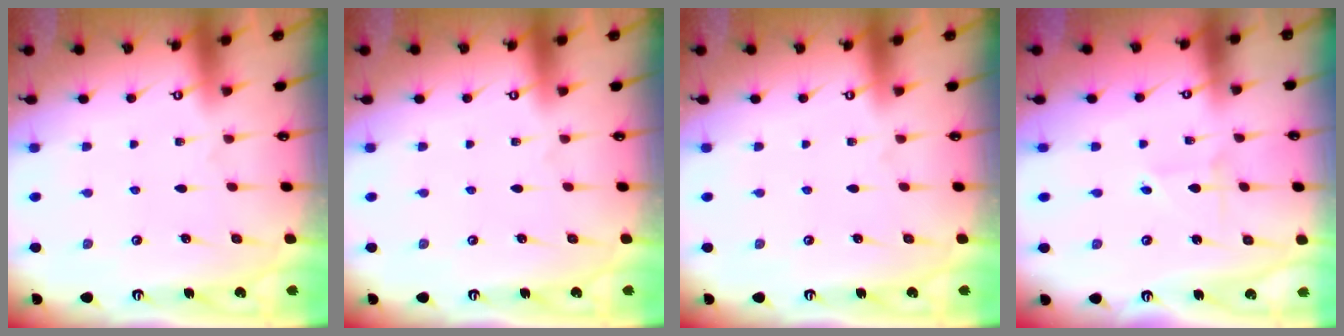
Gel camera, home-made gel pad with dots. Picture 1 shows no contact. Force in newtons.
{"total": 0.0}
{"total": 0.0}
{"total": 1.5, "press": 1.5, "slide": 0.1}